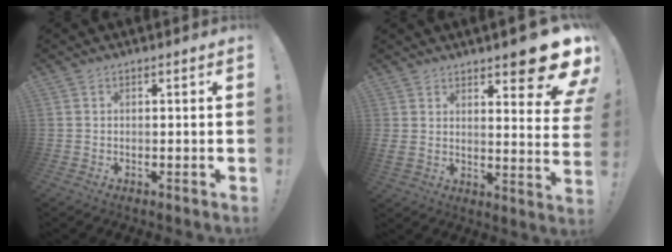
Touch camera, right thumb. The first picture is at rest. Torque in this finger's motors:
{"motor_torque": [-0.32, 2.05, 1.87, 0.87, 0.65]}